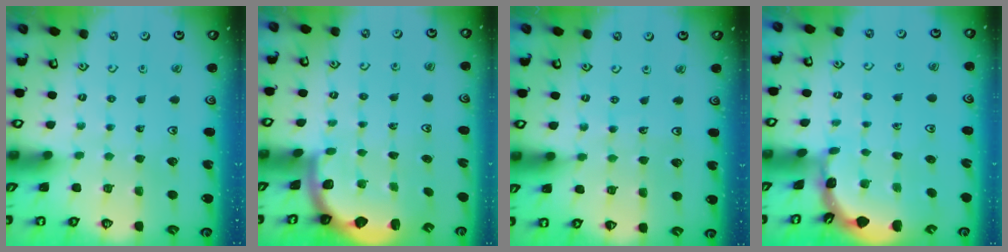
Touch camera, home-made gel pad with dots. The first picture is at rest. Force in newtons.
{"total": 1.9, "press": 1.8, "slide": 0.5}
{"total": 2.9, "press": 2.1, "slide": 2.1}
{"total": 1.6, "press": 1.6, "slide": 0.1}